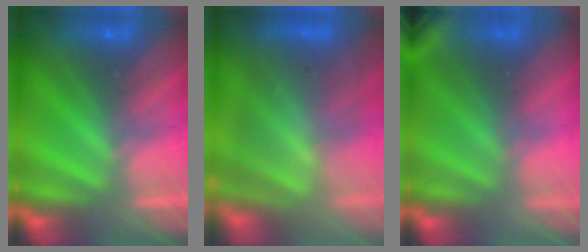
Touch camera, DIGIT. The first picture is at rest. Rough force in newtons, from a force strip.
{"total": 9.0}
{"total": 2.9}